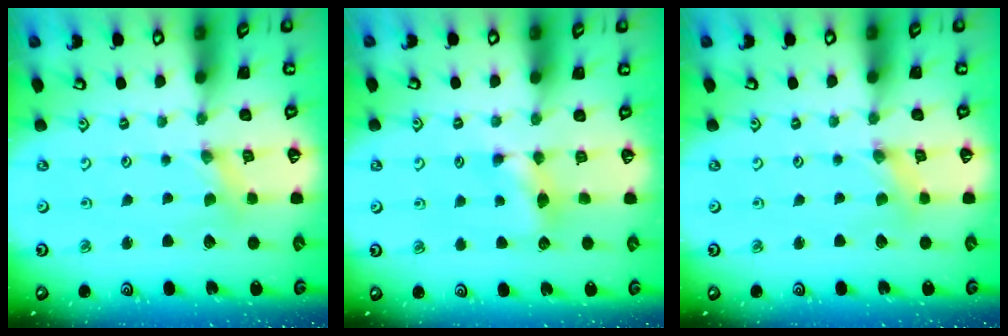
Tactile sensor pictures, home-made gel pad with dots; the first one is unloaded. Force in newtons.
{"total": 6.5, "press": 6.5, "slide": 0.6}
{"total": 0.5, "press": 0.5, "slide": 0.1}